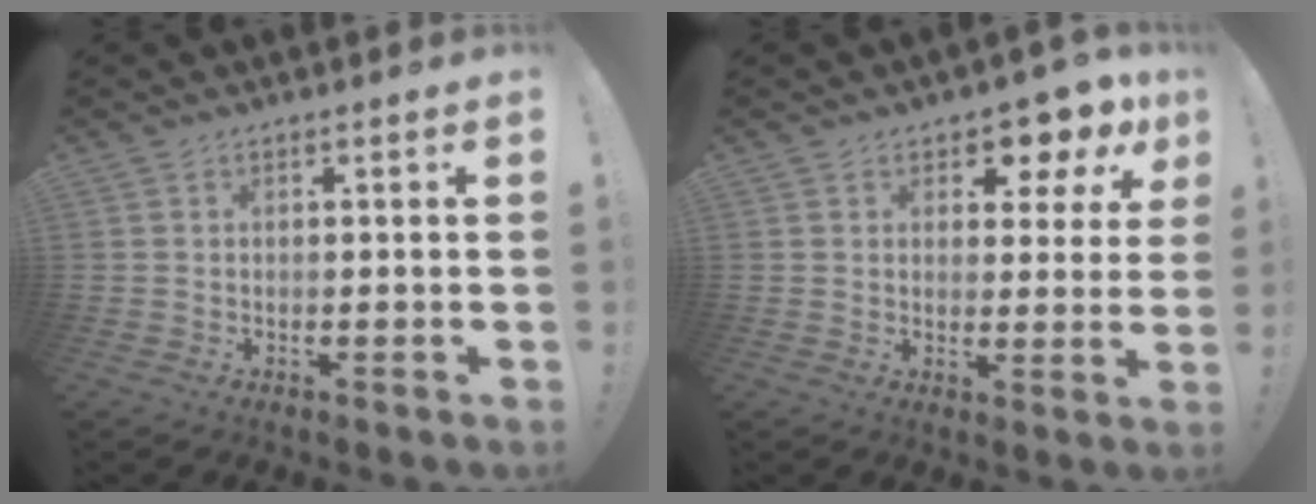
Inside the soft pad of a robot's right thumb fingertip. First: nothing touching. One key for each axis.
{"total": 7.8, "fx": 5.4, "fy": 3.9, "fz": 4.0, "tx": -0.048, "ty": -0.046, "tz": 0.095}